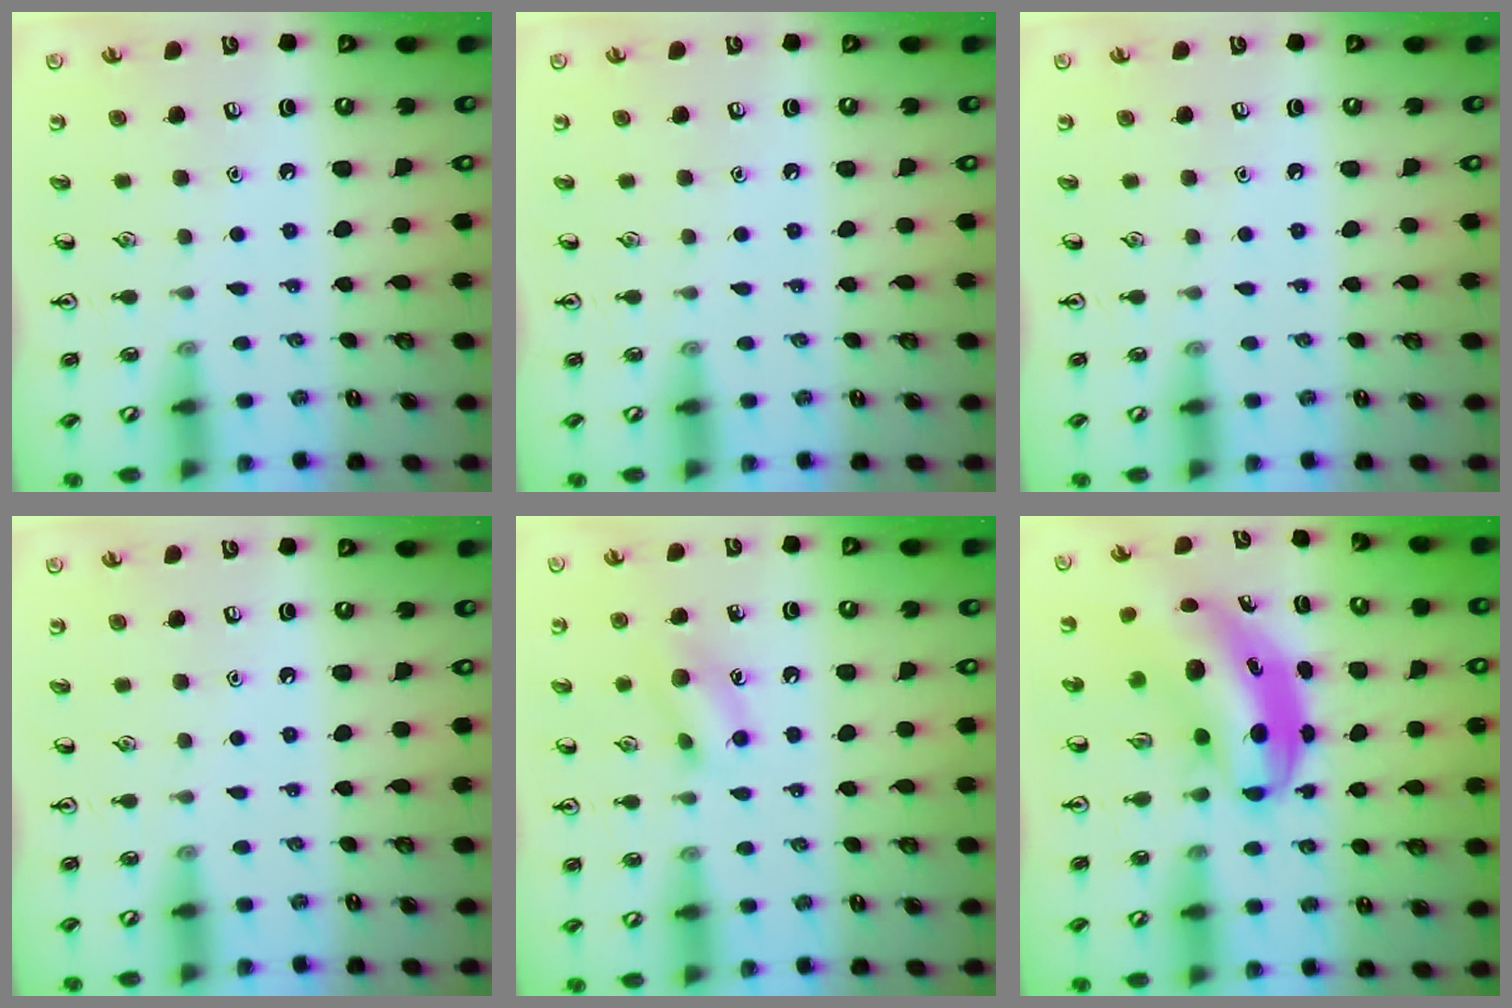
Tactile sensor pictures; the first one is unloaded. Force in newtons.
{"total": 0.0}
{"total": 0.0}
{"total": 0.0}
{"total": 9.5, "press": 9.5, "slide": 0.8}
{"total": 6.8, "press": 6.6, "slide": 1.9}